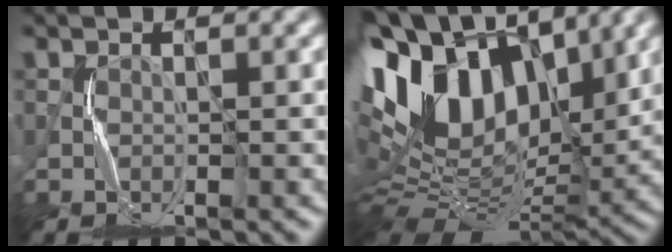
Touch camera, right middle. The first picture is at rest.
{"total": 15.9, "force": [5.2, 10.4, 10.9], "torque": [-0.214, 0.032, 0.082]}